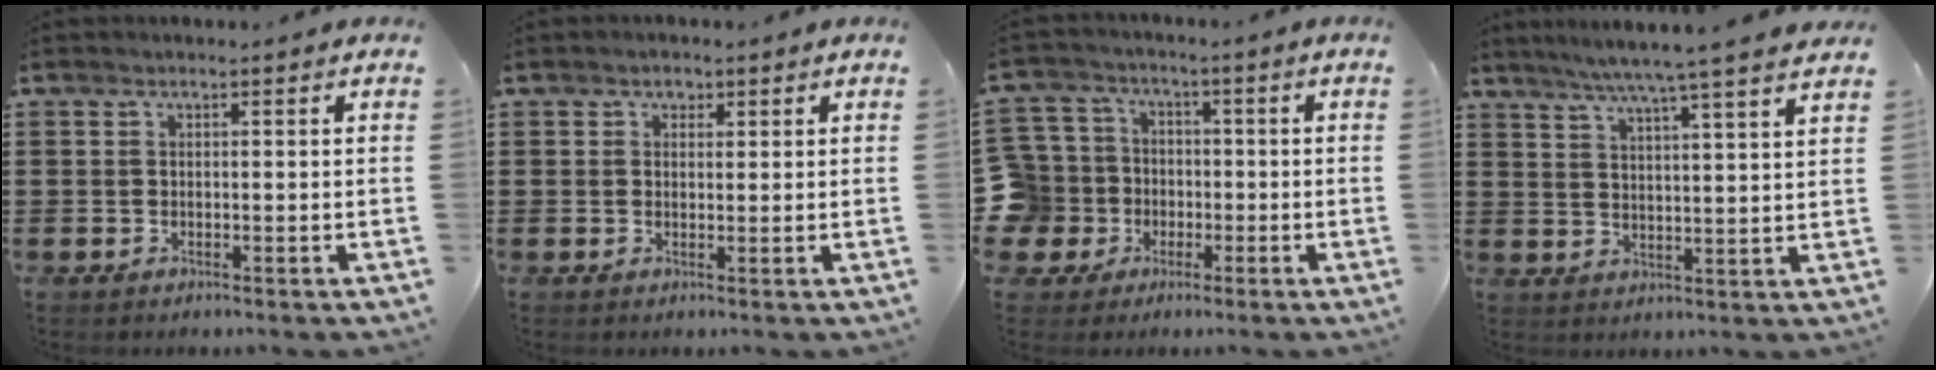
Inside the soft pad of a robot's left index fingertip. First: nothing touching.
{"total": 1.4, "force": [0.9, 1.0, 0.5], "torque": [-0.004, 0.002, 0.014]}
{"total": 8.5, "force": [-1.6, 8.1, 1.9], "torque": [-0.101, 0.010, -0.033]}
{"total": 6.0, "force": [5.1, -1.2, 2.9], "torque": [-0.070, -0.028, 0.085]}